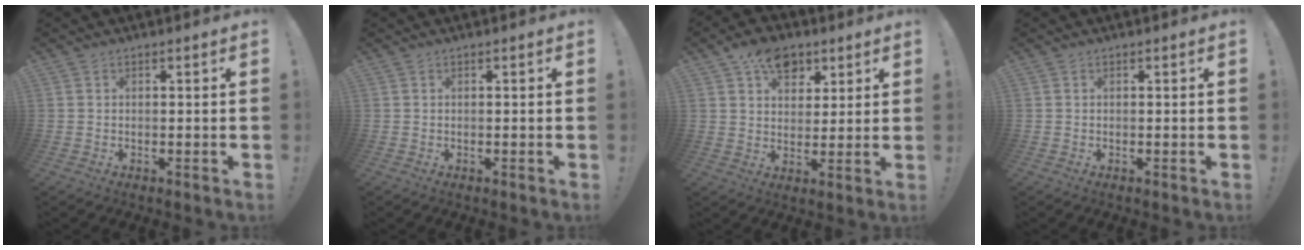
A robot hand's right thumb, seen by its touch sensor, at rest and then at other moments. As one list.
[{"total": 0.6, "force": [-0.5, -0.1, -0.3], "torque": [0.004, 0.002, -0.008]}, {"total": 11.4, "force": [6.4, 7.8, 5.3], "torque": [-0.070, -0.027, 0.118]}, {"total": 0.0}]